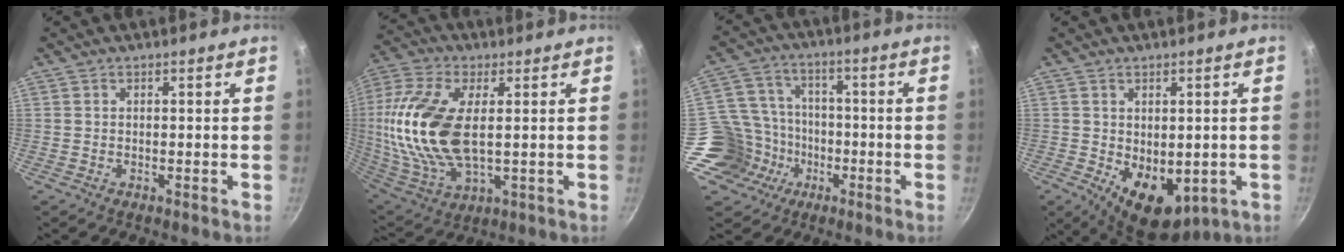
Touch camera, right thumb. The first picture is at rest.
{"total": 21.2, "force": [2.4, 10.7, 18.1], "torque": [-0.385, -0.001, 0.045]}
{"total": 14.3, "force": [-5.7, 12.4, 4.5], "torque": [-0.068, 0.052, -0.098]}
{"total": 10.2, "force": [-1.8, 6.6, 7.5], "torque": [-0.087, -0.018, -0.005]}